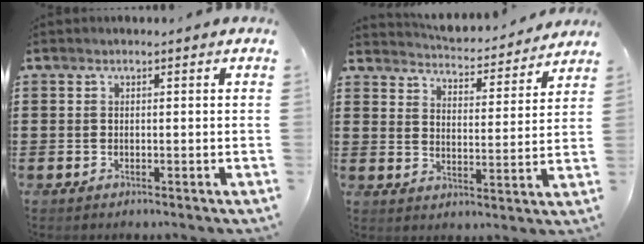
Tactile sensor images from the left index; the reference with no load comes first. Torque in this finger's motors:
{"motor_torque": [0.09, -0.97, 0.19, 0.08]}